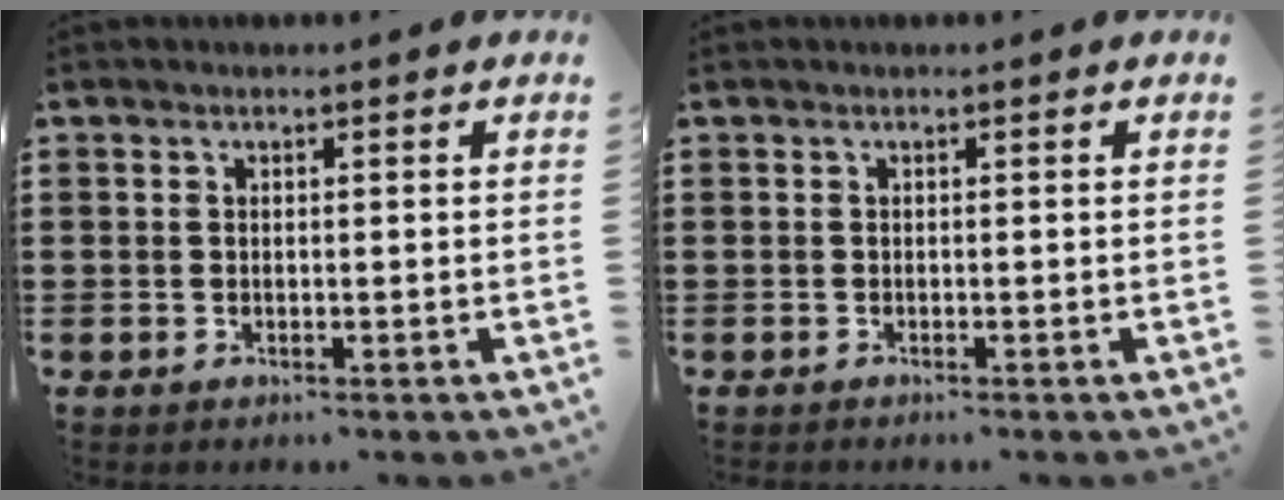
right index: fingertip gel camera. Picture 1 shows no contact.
{"total": 0.0}